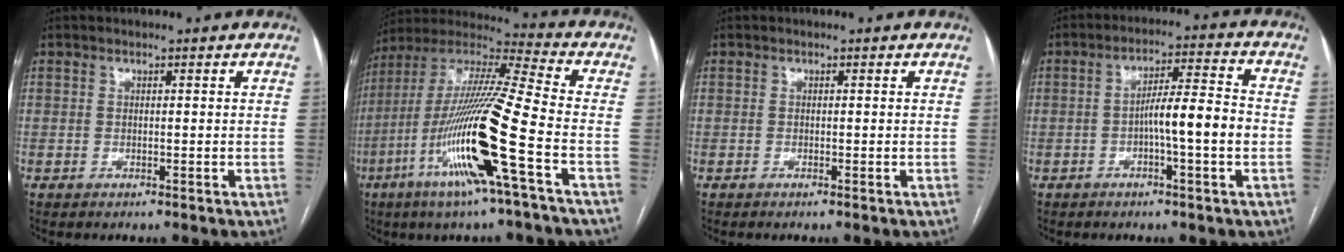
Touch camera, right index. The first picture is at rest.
{"total": 20.2, "force": [-7.0, -0.4, 18.9], "torque": [-0.394, -0.023, -0.144]}
{"total": 0.0}
{"total": 8.0, "force": [-1.6, 0.5, 7.9], "torque": [-0.129, 0.015, -0.029]}